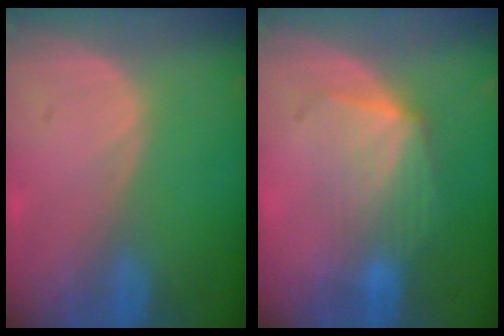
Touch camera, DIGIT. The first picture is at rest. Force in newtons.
{"total": 7.2, "press": 6.6, "slide": 2.9}